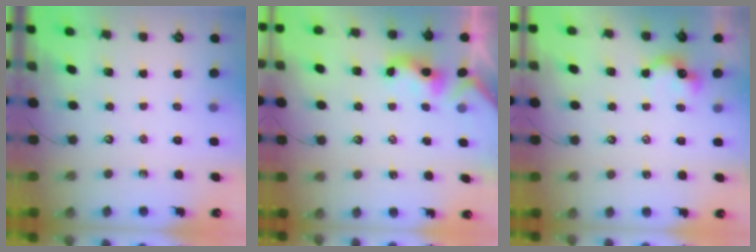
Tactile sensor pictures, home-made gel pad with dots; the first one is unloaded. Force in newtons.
{"total": 2.3, "press": 2.3, "slide": 0.2}
{"total": 1.8, "press": 1.7, "slide": 0.5}